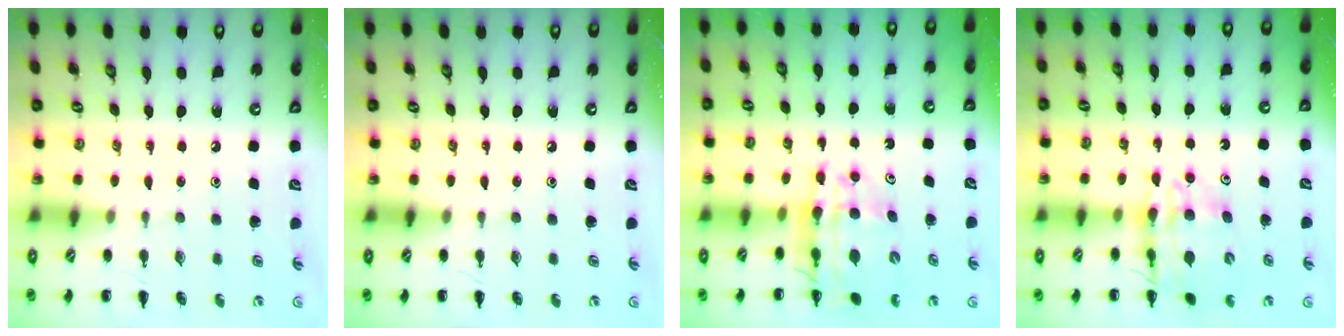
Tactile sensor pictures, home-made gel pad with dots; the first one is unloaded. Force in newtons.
{"total": 0.0}
{"total": 13.0, "press": 12.5, "slide": 3.8}
{"total": 12.1, "press": 11.6, "slide": 3.5}